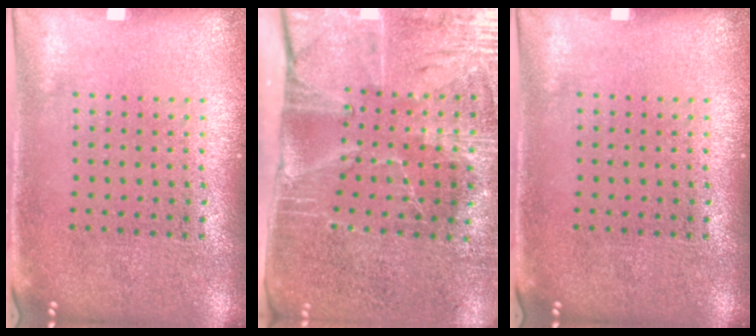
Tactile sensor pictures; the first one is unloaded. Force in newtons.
{"total": 4.4, "press": 3.7, "slide": 2.4}
{"total": 0.0}